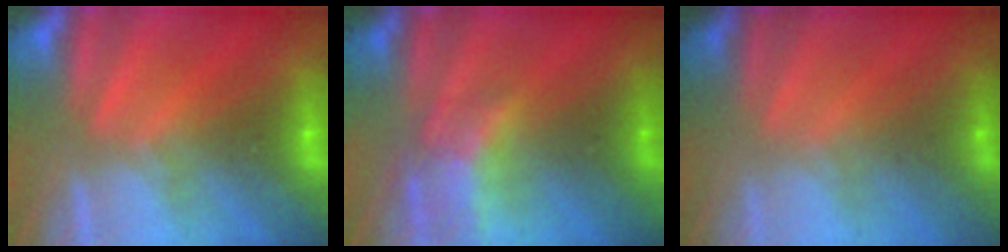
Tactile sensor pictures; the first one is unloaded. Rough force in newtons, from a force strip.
{"total": 2.3}
{"total": 1.8}